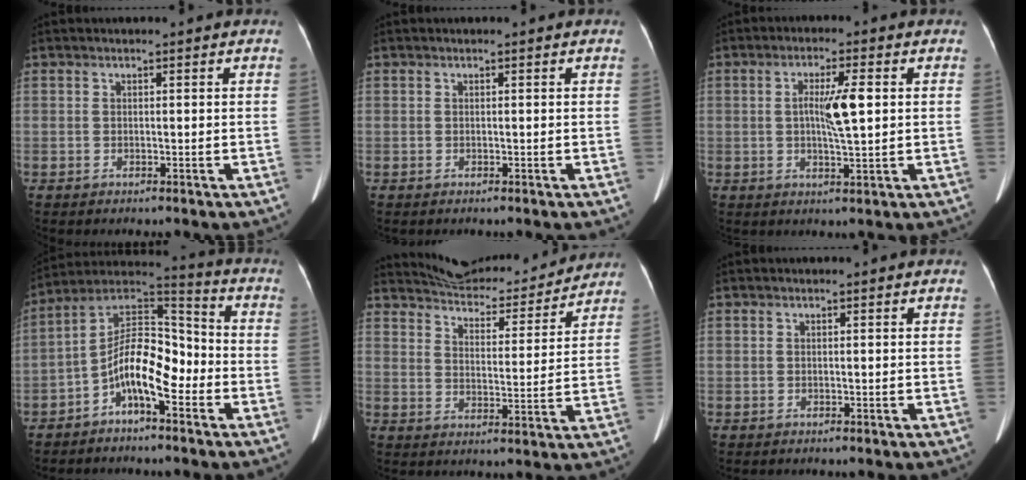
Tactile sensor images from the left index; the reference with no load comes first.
{"total": 0.0}
{"total": 5.4, "force": [0.4, 0.6, 5.4], "torque": [-0.101, 0.005, 0.003]}
{"total": 11.2, "force": [-4.4, 3.8, 9.5], "torque": [-0.175, 0.037, -0.082]}
{"total": 17.0, "force": [16.3, 3.0, 3.8], "torque": [-0.050, 0.000, 0.220]}
{"total": 0.0}